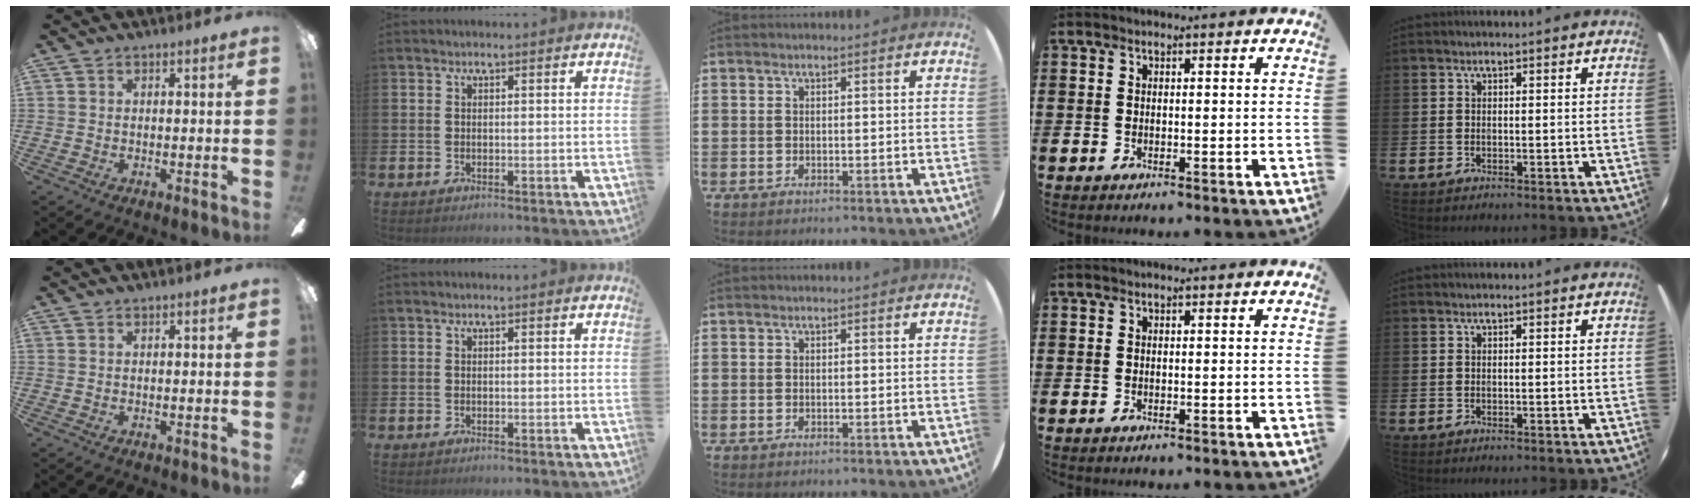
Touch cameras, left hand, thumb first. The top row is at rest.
{}